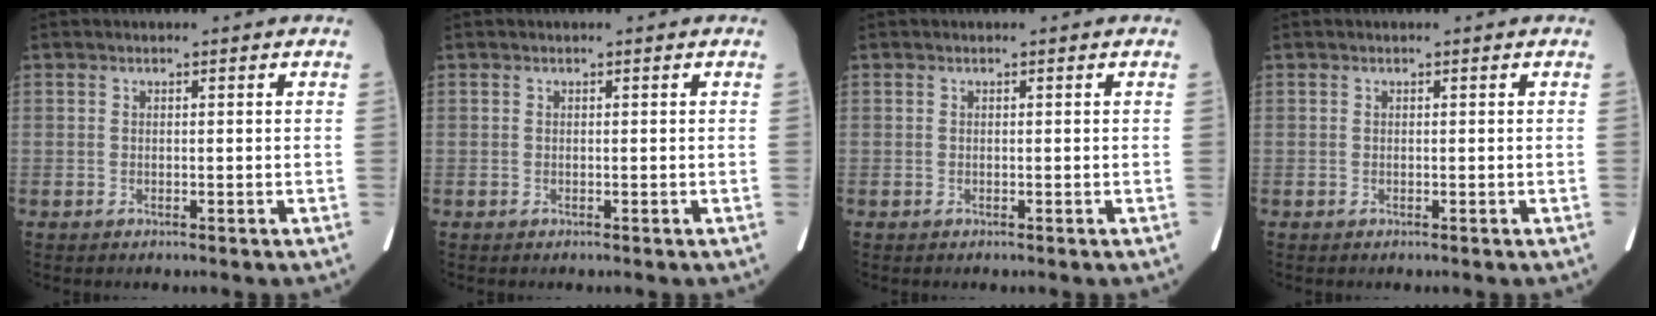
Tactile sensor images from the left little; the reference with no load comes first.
{"total": 0.0}
{"total": 0.0}
{"total": 0.0}